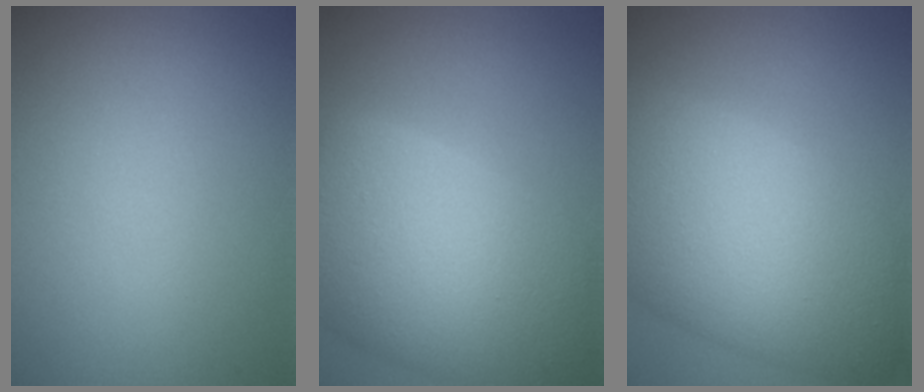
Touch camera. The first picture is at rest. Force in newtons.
{"total": 12.3, "press": 12.3, "slide": 0.6}
{"total": 12.1, "press": 12.1, "slide": 0.5}